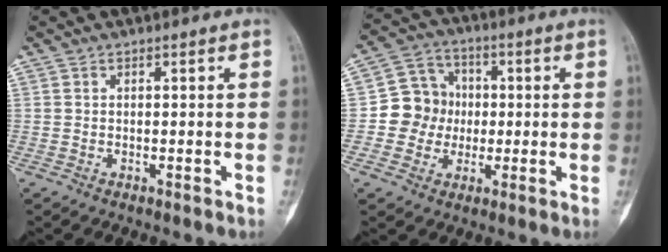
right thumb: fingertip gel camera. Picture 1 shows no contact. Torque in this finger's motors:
{"motor_torque": [0.77, 1.10, 0.21, -0.31, -0.01]}